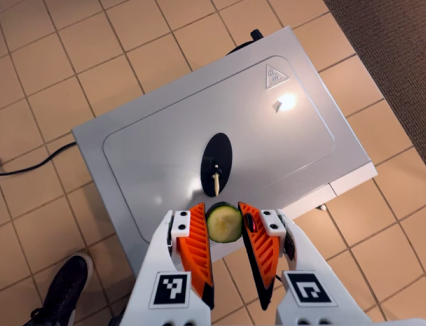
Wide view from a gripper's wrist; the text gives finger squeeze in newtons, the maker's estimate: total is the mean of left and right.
{"total": 6.3, "left": 5.6, "right": 6.9}